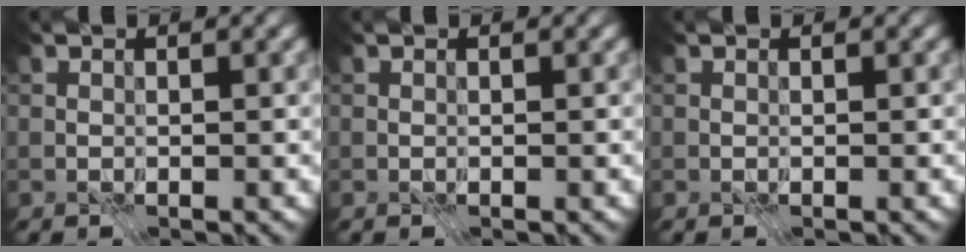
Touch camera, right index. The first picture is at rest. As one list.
[{"total": 0.0}, {"total": 0.0}]